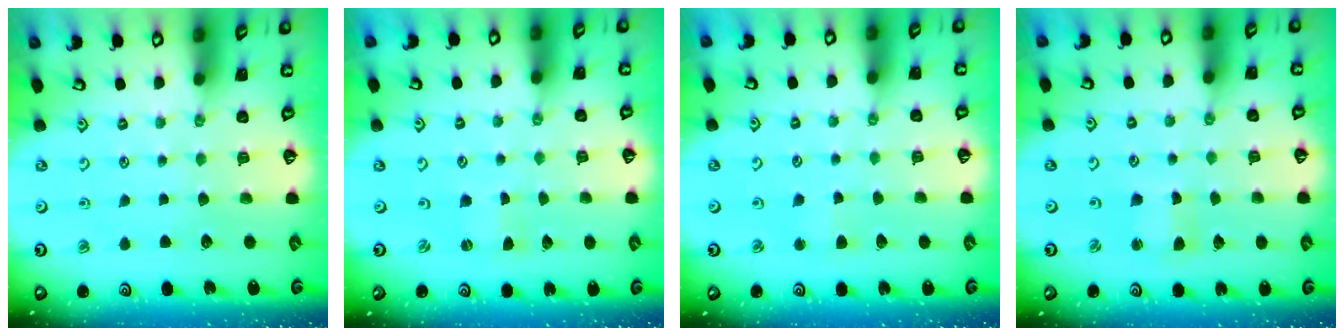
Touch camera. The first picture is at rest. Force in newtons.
{"total": 0.0}
{"total": 2.8, "press": 2.7, "slide": 0.4}
{"total": 2.6, "press": 2.5, "slide": 0.3}